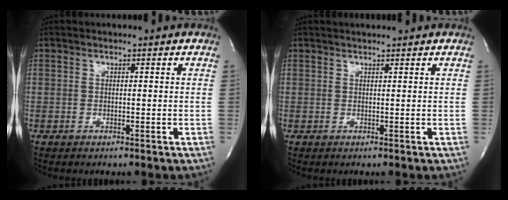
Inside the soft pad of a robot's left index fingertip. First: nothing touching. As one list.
[{"total": 2.4, "force": [2.3, -0.1, 0.9], "torque": [-0.011, 0.018, 0.033]}]